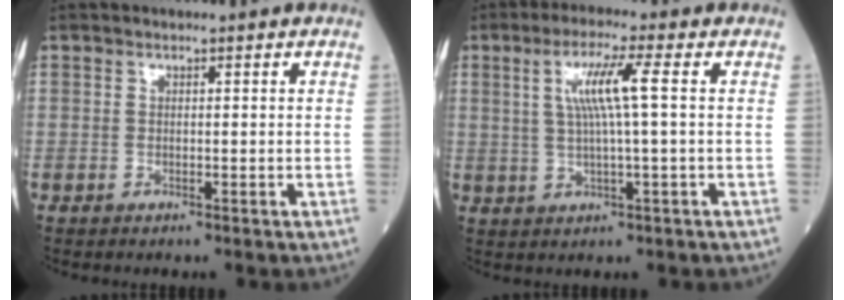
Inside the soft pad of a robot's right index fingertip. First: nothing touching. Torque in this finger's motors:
{"motor_torque": [0.32, 0.15, 0.18, 0.08]}